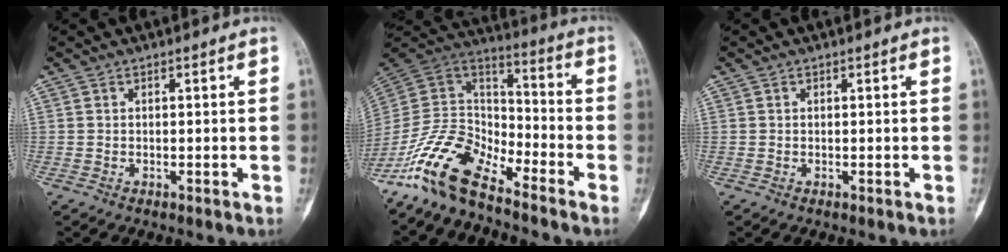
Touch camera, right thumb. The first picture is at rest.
{"total": 14.1, "force": [-11.0, 5.4, 7.1], "torque": [-0.119, 0.084, -0.221]}
{"total": 0.0}